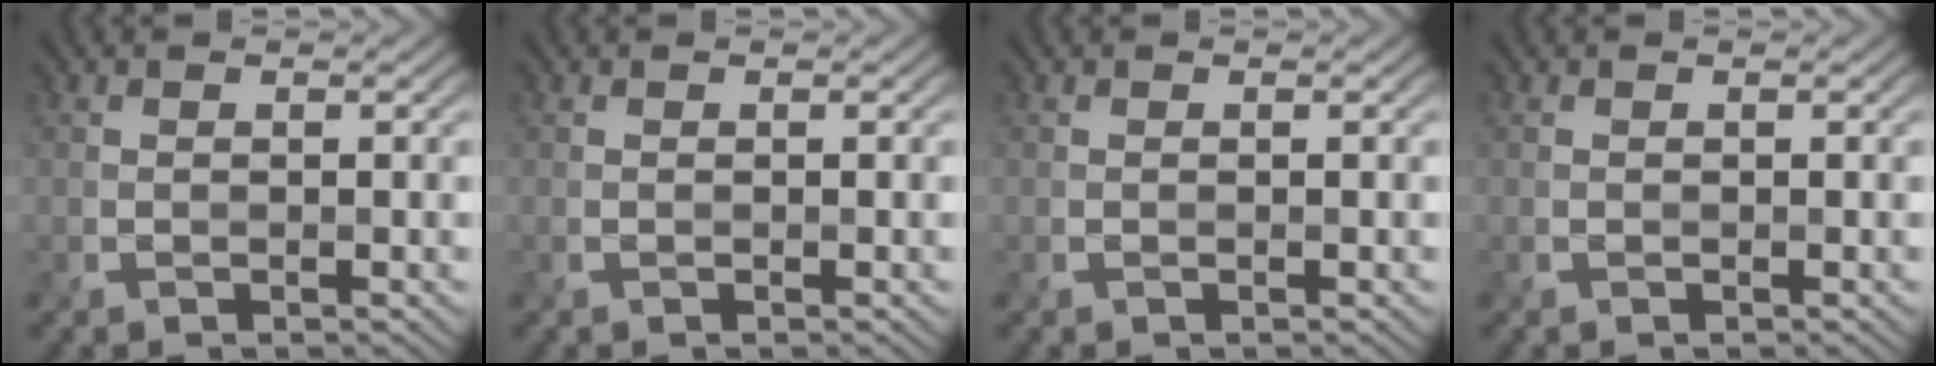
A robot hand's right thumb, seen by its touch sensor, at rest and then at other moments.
{"total": 0.0}
{"total": 0.0}
{"total": 0.0}